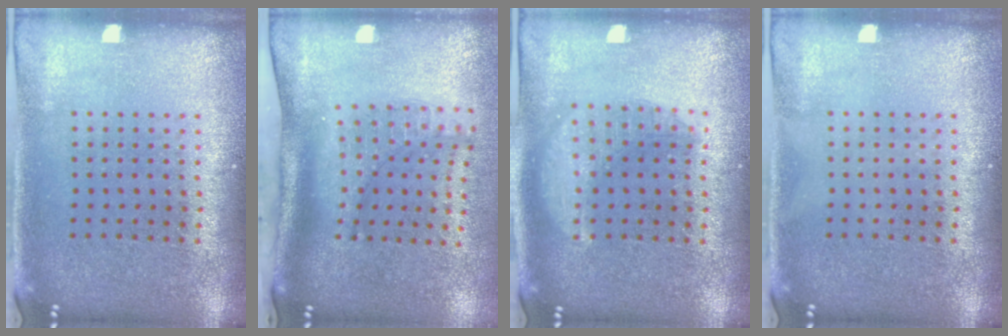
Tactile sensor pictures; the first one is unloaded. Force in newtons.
{"total": 2.1, "press": 1.5, "slide": 1.5}
{"total": 1.4, "press": 1.4, "slide": 0.1}
{"total": 0.0}